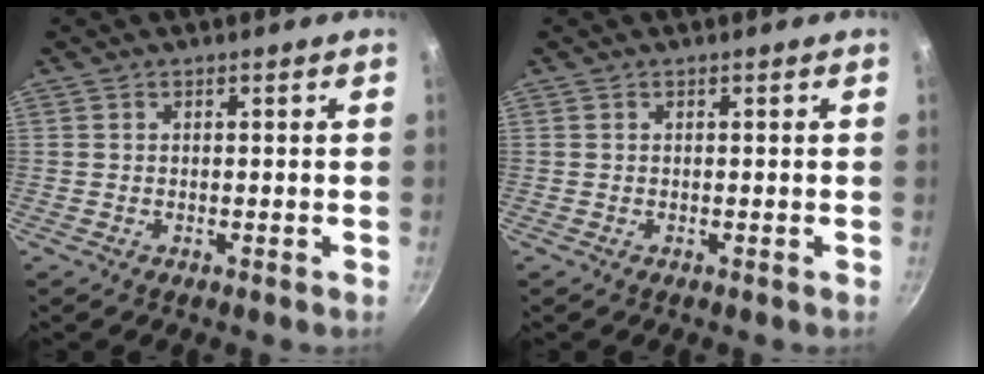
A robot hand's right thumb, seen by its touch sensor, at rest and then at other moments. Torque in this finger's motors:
{"motor_torque": [0.00, 0.00, 0.00, 0.01, 0.00]}